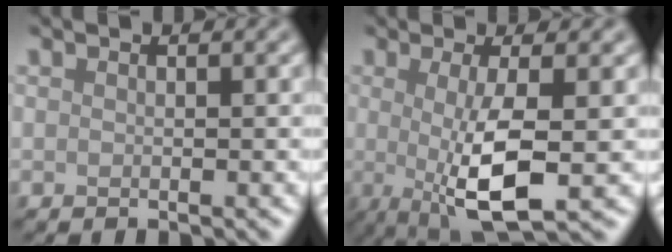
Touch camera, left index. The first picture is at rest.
{"total": 6.0, "force": [-0.5, 1.4, 5.8], "torque": [-0.103, -0.009, -0.009]}